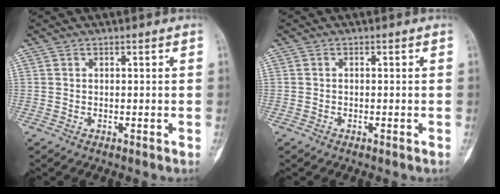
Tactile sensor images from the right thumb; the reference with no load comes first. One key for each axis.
{"total": 0.0}